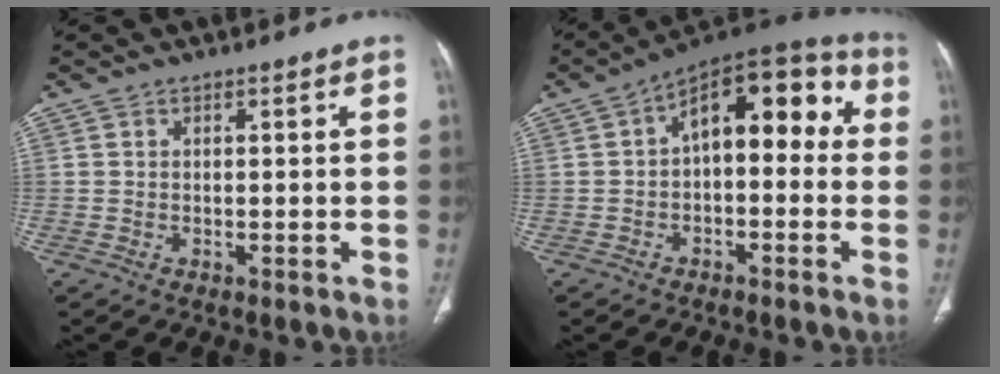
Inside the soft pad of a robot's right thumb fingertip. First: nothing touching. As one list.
[{"total": 14.3, "force": [1.0, 7.8, 12.0], "torque": [-0.122, 0.052, 0.000]}]